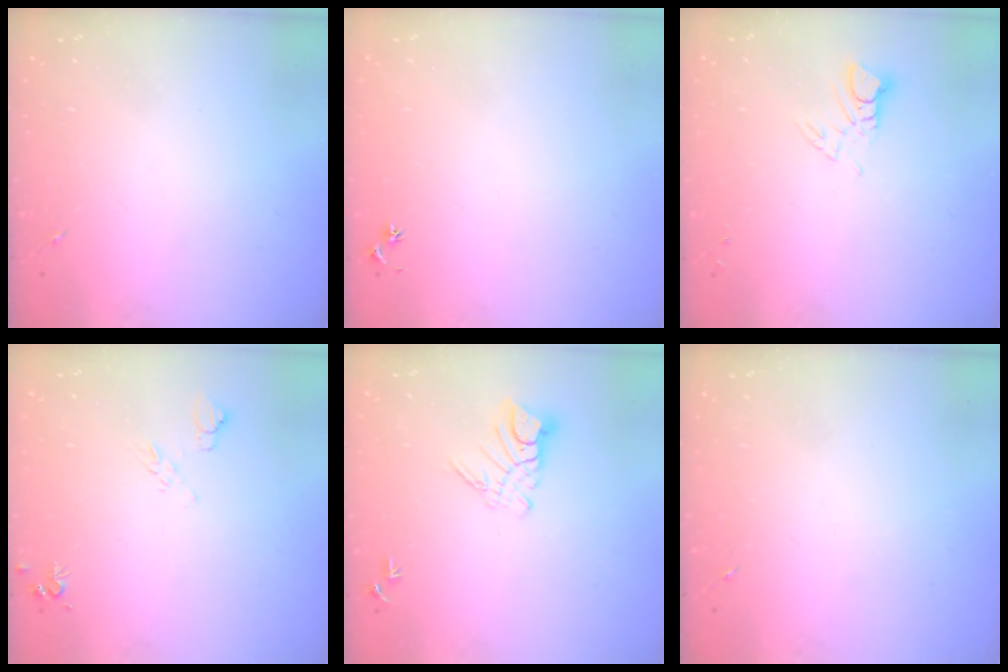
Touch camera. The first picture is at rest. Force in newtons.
{"total": 3.0, "press": 2.9, "slide": 0.3}
{"total": 3.8, "press": 3.7, "slide": 0.3}
{"total": 6.4, "press": 6.3, "slide": 1.1}
{"total": 8.5, "press": 8.5, "slide": 0.9}
{"total": 0.0}